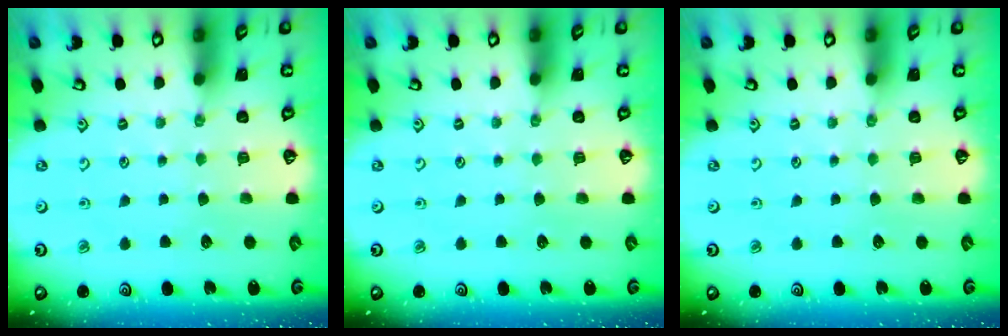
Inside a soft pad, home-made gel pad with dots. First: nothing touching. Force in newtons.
{"total": 0.0}
{"total": 0.0}